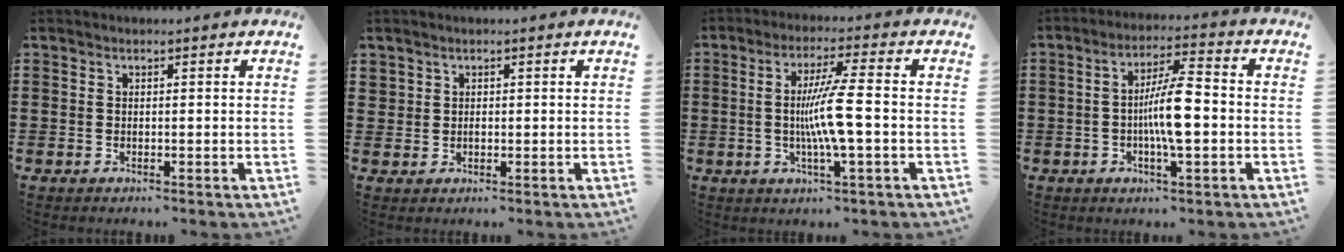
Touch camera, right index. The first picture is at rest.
{"total": 1.2, "force": [0.5, 1.0, 0.3], "torque": [-0.008, 0.002, 0.010]}
{"total": 7.7, "force": [-0.8, -0.1, 7.6], "torque": [-0.141, -0.012, -0.021]}
{"total": 8.4, "force": [-1.4, 1.8, 8.1], "torque": [-0.160, -0.003, -0.031]}